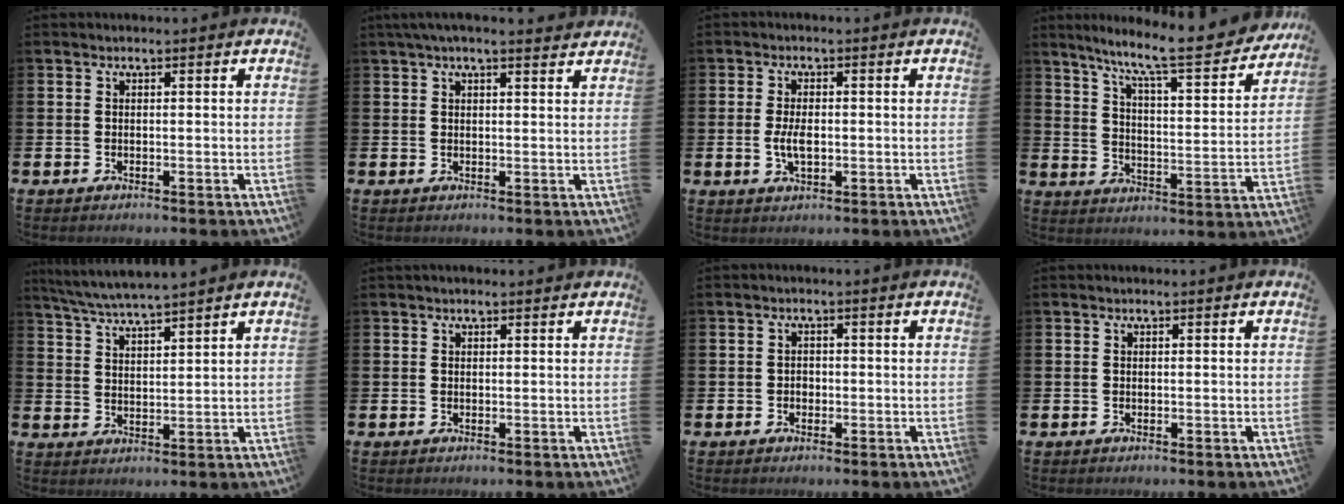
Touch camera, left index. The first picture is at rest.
{"total": 2.8, "force": [2.5, 0.2, 1.3], "torque": [-0.029, -0.001, 0.044]}
{"total": 3.5, "force": [-0.2, 1.7, 3.0], "torque": [-0.047, 0.000, -0.007]}
{"total": 9.7, "force": [8.5, 0.7, 4.6], "torque": [-0.110, -0.060, 0.137]}
{"total": 5.1, "force": [5.0, -0.3, 1.1], "torque": [-0.042, -0.022, 0.090]}
{"total": 0.6, "force": [0.6, 0.1, 0.2], "torque": [0.005, -0.001, 0.008]}
{"total": 1.1, "force": [-0.3, 1.0, 0.4], "torque": [-0.006, 0.004, -0.008]}
{"total": 0.0}